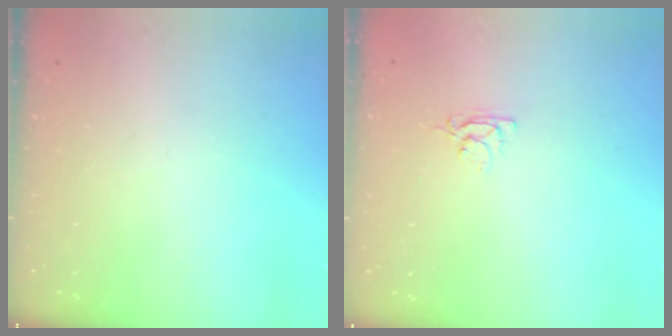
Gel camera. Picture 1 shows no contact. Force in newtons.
{"total": 2.9, "press": 2.9, "slide": 0.3}